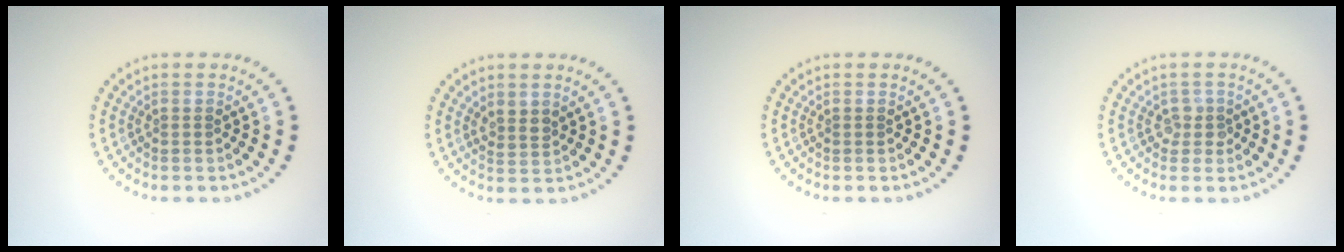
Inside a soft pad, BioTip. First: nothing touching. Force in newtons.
{"total": 1.5, "press": 1.3, "slide": 0.8}
{"total": 0.0}
{"total": 1.3, "press": 1.1, "slide": 0.7}